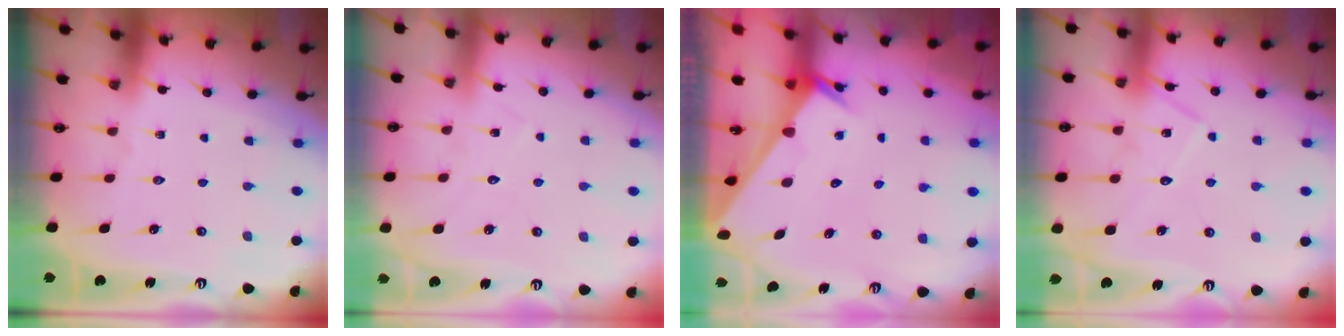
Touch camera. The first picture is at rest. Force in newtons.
{"total": 5.5, "press": 5.5, "slide": 0.3}
{"total": 2.0, "press": 2.0, "slide": 0.1}
{"total": 12.1, "press": 12.0, "slide": 0.9}